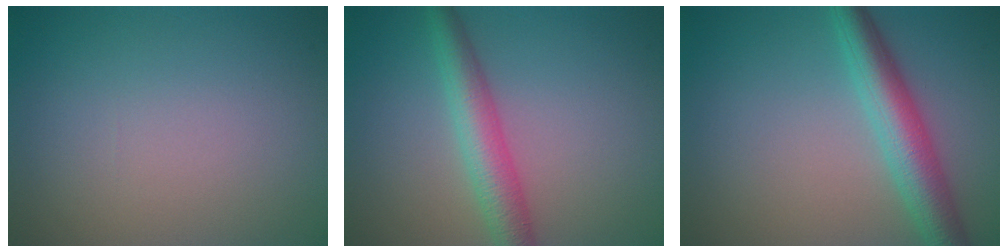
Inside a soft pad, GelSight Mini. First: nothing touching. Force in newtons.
{"total": 4.3, "press": 4.3, "slide": 0.1}
{"total": 5.0, "press": 5.0, "slide": 0.1}